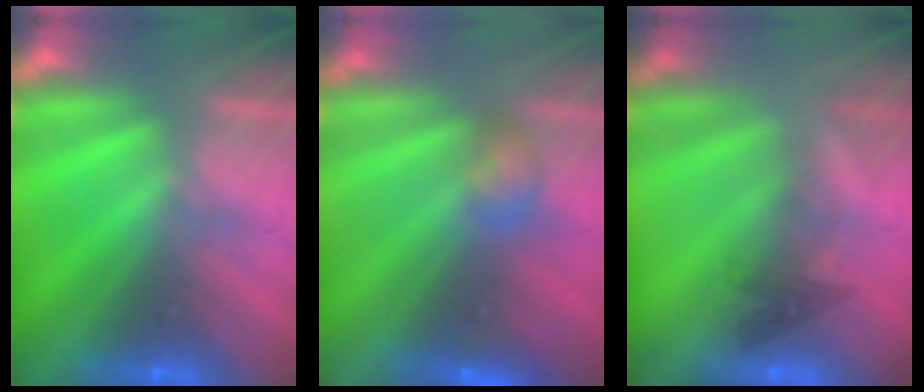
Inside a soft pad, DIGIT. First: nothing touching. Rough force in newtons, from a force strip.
{"total": 2.9}
{"total": 2.2}